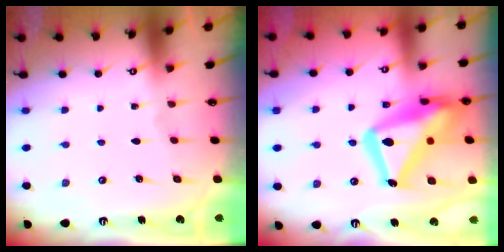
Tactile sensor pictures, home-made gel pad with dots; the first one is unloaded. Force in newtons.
{"total": 21.2, "press": 21.1, "slide": 2.1}